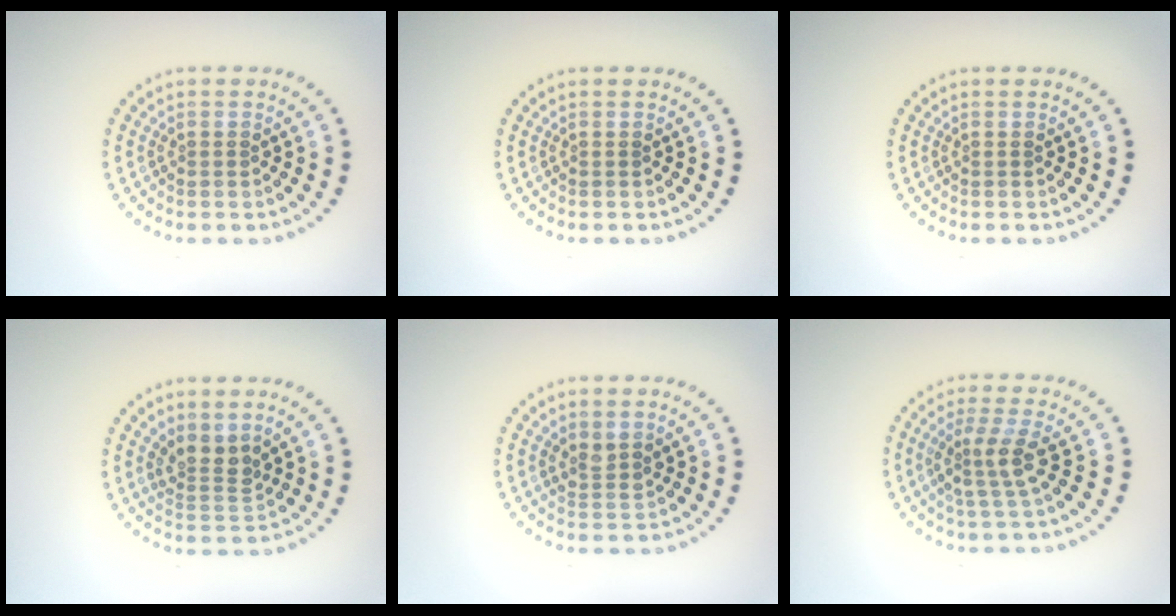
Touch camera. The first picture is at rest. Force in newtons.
{"total": 0.0}
{"total": 0.0}
{"total": 2.5, "press": 1.9, "slide": 1.7}
{"total": 1.5, "press": 1.2, "slide": 0.9}
{"total": 2.7, "press": 2.0, "slide": 1.8}